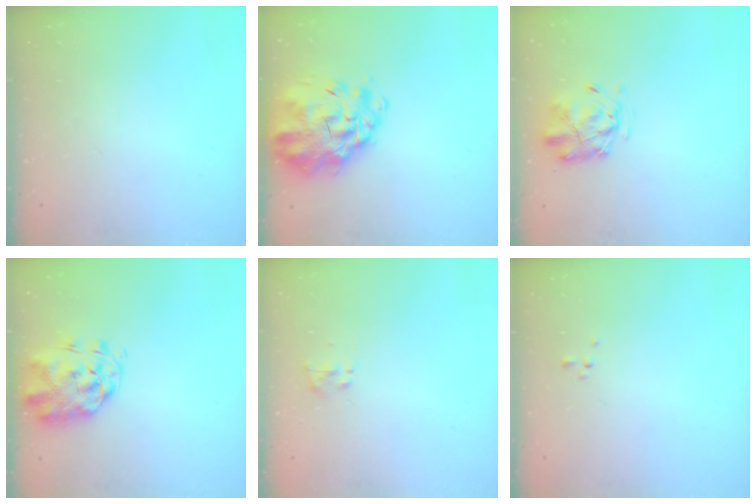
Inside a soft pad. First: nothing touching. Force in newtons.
{"total": 10.6, "press": 9.9, "slide": 3.9}
{"total": 2.4, "press": 2.3, "slide": 0.5}
{"total": 3.3, "press": 3.2, "slide": 0.9}
{"total": 1.8, "press": 1.7, "slide": 0.7}
{"total": 0.7, "press": 0.6, "slide": 0.1}